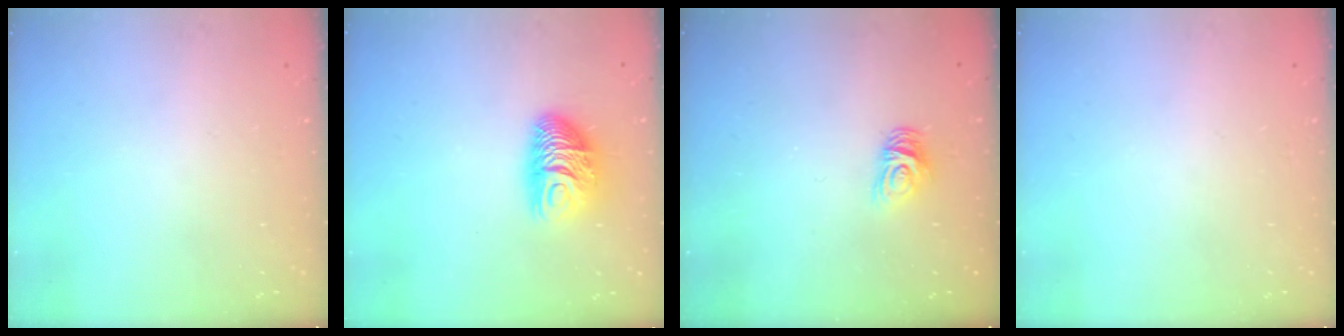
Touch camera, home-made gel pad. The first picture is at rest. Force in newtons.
{"total": 9.1, "press": 9.1, "slide": 0.9}
{"total": 5.6, "press": 5.6, "slide": 0.6}
{"total": 0.0}